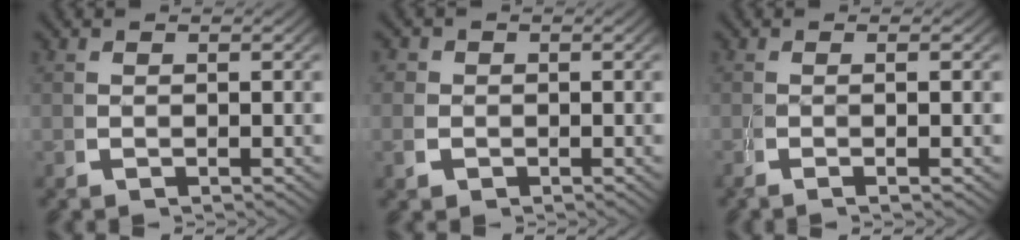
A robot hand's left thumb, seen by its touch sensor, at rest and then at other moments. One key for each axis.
{"total": 2.2, "fx": -0.2, "fy": 2.1, "fz": 0.6, "tx": -0.018, "ty": -0.009, "tz": -0.005}
{"total": 1.8, "fx": -0.1, "fy": -0.3, "fz": 1.8, "tx": -0.038, "ty": 0.002, "tz": -0.005}